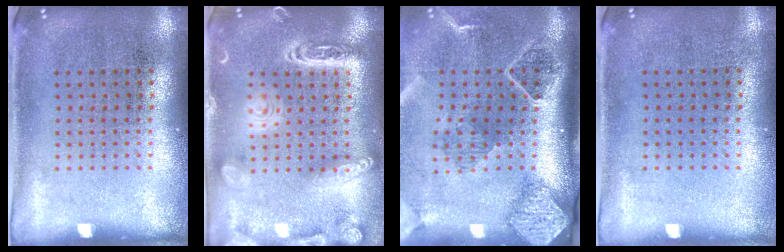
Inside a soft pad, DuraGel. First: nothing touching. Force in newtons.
{"total": 4.1, "press": 4.1, "slide": 0.4}
{"total": 2.7, "press": 2.0, "slide": 1.8}
{"total": 0.0}